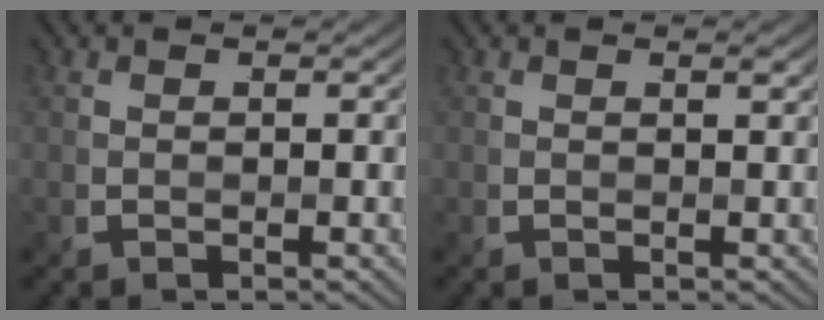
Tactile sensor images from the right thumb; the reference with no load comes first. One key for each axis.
{"total": 0.7, "fx": 0.4, "fy": 0.1, "fz": 0.5, "tx": -0.009, "ty": 0.000, "tz": 0.006}